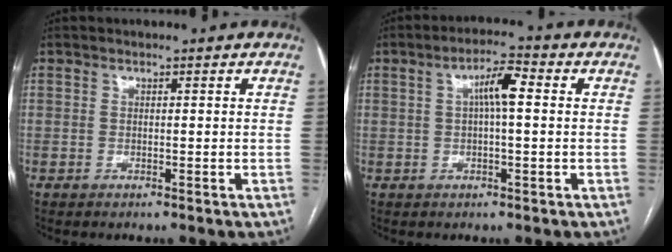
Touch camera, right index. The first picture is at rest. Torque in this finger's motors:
{"motor_torque": [0.52, -0.08, 0.25, 0.07]}